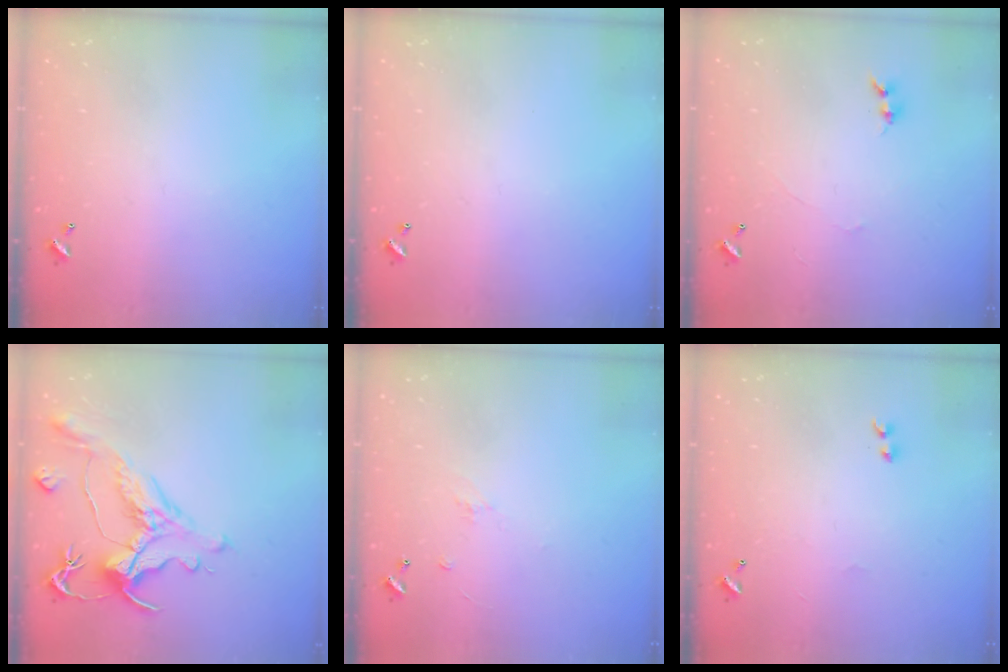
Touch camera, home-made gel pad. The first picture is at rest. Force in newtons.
{"total": 0.0}
{"total": 0.0}
{"total": 2.5, "press": 2.0, "slide": 1.5}
{"total": 4.4, "press": 4.4, "slide": 0.6}
{"total": 1.2, "press": 1.1, "slide": 0.5}